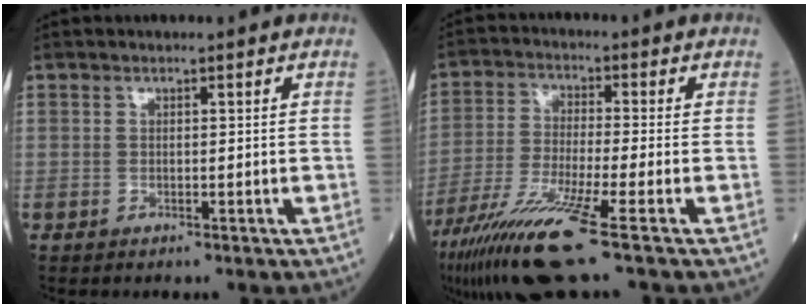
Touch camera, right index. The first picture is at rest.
{"total": 12.1, "force": [-7.3, -0.6, 9.6], "torque": [-0.193, -0.036, -0.136]}